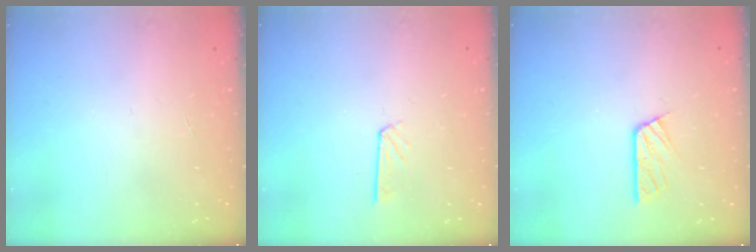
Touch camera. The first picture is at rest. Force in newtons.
{"total": 3.9, "press": 3.9, "slide": 0.3}
{"total": 6.8, "press": 6.8, "slide": 0.5}